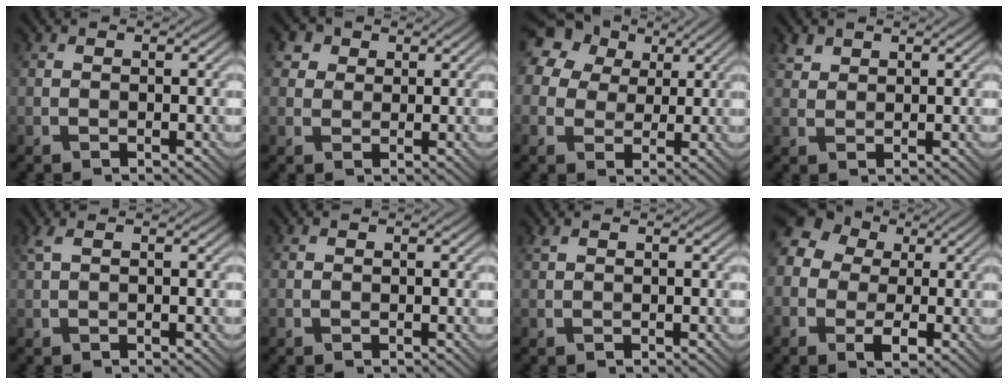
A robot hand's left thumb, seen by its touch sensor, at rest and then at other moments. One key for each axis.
{"total": 3.5, "fx": 1.9, "fy": 2.6, "fz": 1.3, "tx": -0.036, "ty": -0.003, "tz": 0.040}
{"total": 15.3, "fx": 6.9, "fy": 11.8, "fz": 6.9, "tx": -0.202, "ty": 0.040, "tz": 0.125}
{"total": 1.9, "fx": 1.4, "fy": 1.0, "fz": 0.6, "tx": -0.018, "ty": 0.003, "tz": 0.031}
{"total": 1.6, "fx": 0.6, "fy": 0.4, "fz": 1.4, "tx": -0.031, "ty": 0.010, "tz": 0.008}
{"total": 0.0}
{"total": 0.7, "fx": 0.4, "fy": 0.1, "fz": 0.5, "tx": -0.015, "ty": 0.007, "tz": 0.008}
{"total": 10.4, "fx": 0.1, "fy": 8.8, "fz": 5.6, "tx": -0.121, "ty": 0.001, "tz": -0.025}